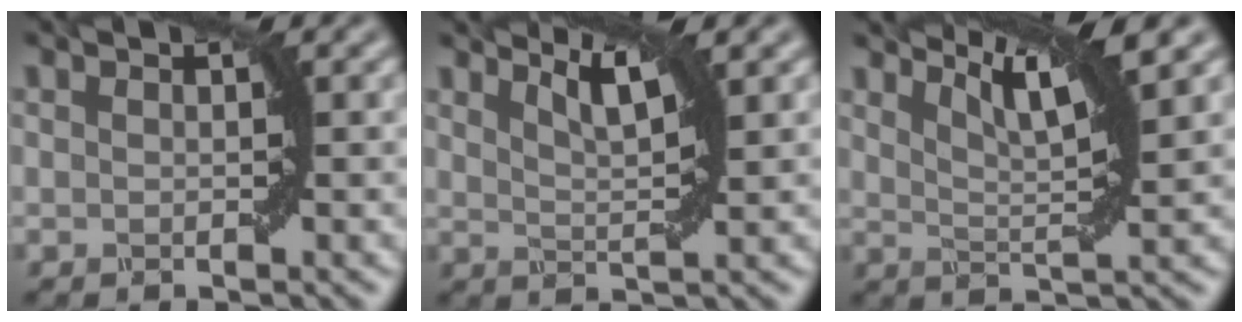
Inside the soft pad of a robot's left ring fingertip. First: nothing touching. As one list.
[{"total": 3.1, "force": [2.1, 0.7, 2.3], "torque": [-0.037, 0.004, 0.035]}, {"total": 5.3, "force": [3.6, 1.0, 3.8], "torque": [-0.060, 0.007, 0.063]}]